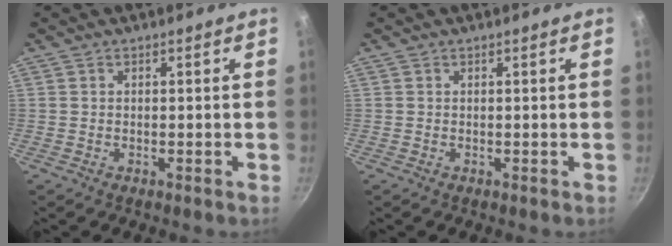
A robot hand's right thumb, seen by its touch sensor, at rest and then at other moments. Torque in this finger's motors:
{"motor_torque": [-0.16, 0.39, -0.18, 0.32, 0.00]}